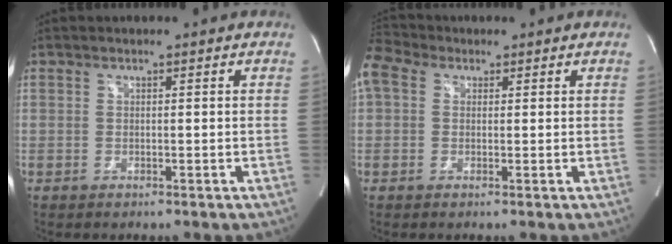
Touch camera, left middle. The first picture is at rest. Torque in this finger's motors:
{"motor_torque": [1.14, -0.58, 0.99, 0.21]}